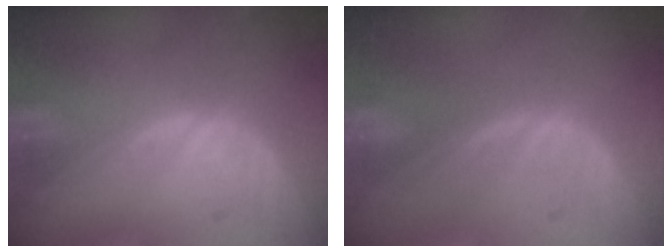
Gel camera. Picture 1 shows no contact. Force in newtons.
{"total": 0.0}